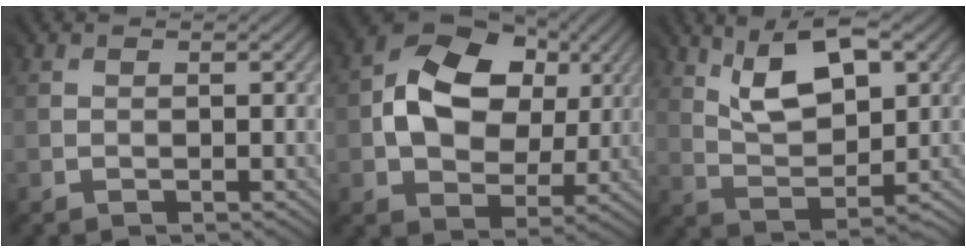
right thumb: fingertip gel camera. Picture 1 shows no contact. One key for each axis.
{"total": 11.6, "fx": 2.6, "fy": 8.9, "fz": 7.0, "tx": -0.131, "ty": 0.014, "tz": 0.043}
{"total": 8.4, "fx": 5.4, "fy": 3.4, "fz": 5.4, "tx": -0.109, "ty": 0.009, "tz": 0.100}